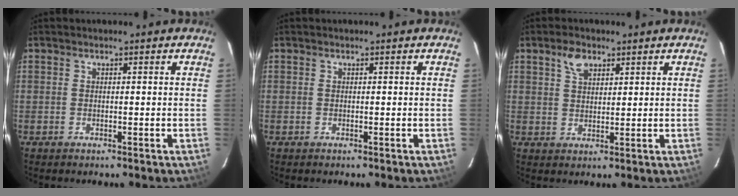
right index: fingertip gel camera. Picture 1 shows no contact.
{"total": 0.0}
{"total": 4.0, "force": [2.3, 2.3, 2.3], "torque": [-0.038, 0.011, 0.044]}